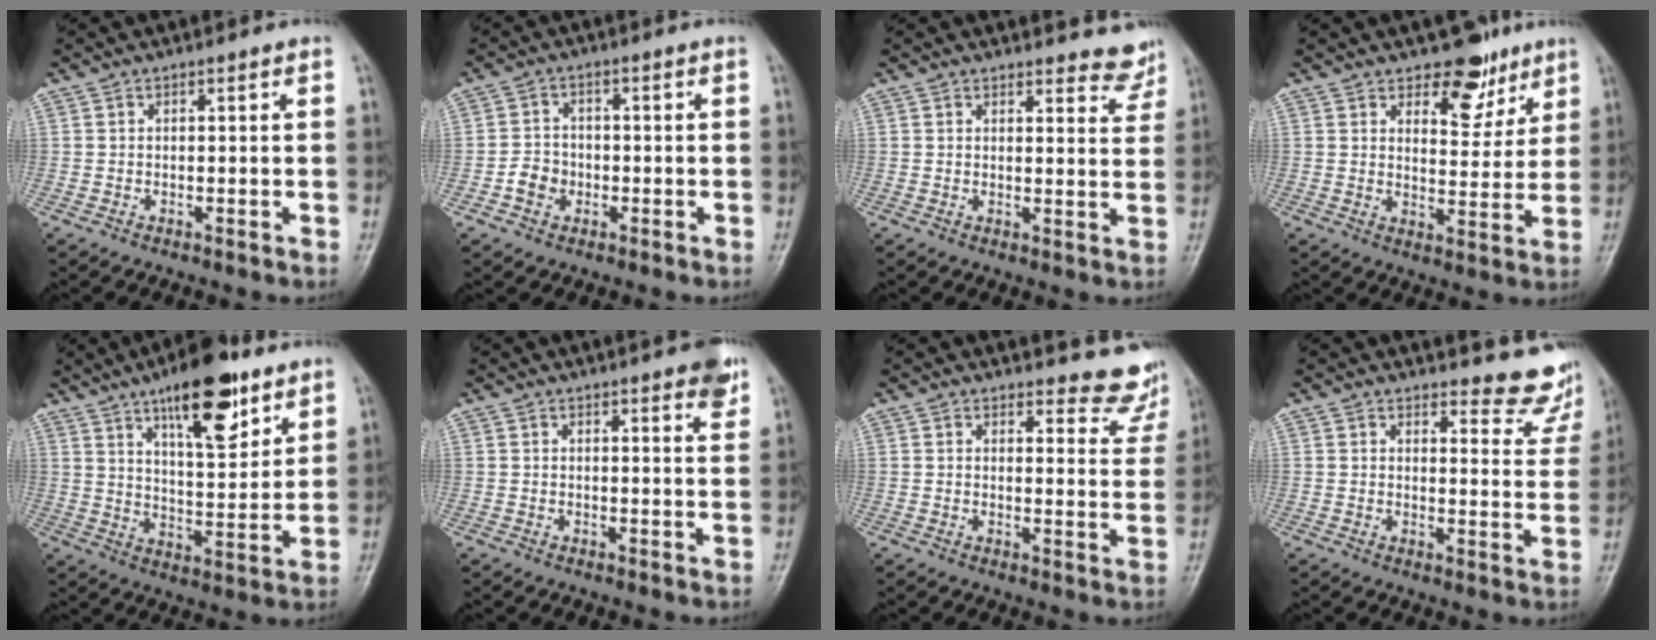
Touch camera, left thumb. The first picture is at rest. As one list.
[{"total": 4.3, "force": [-1.5, 3.6, 1.7], "torque": [-0.014, 0.015, -0.030]}, {"total": 5.7, "force": [5.4, 1.7, 0.8], "torque": [0.019, -0.041, 0.048]}, {"total": 8.6, "force": [5.8, 4.7, 4.1], "torque": [-0.016, -0.036, 0.085]}, {"total": 15.9, "force": [9.6, 5.7, 11.3], "torque": [-0.140, -0.050, 0.151]}, {"total": 5.4, "force": [3.7, 1.3, 3.8], "torque": [-0.033, -0.013, 0.041]}, {"total": 8.4, "force": [8.1, 2.2, 0.4], "torque": [0.031, -0.073, 0.072]}, {"total": 9.0, "force": [8.6, 2.3, 1.0], "torque": [0.020, -0.087, 0.083]}]